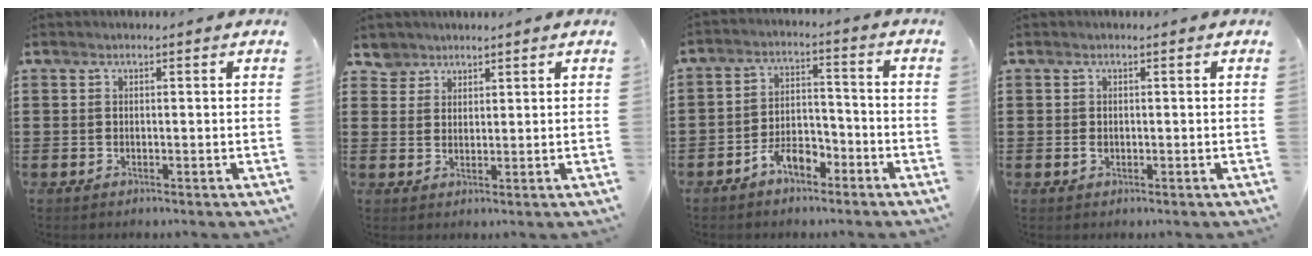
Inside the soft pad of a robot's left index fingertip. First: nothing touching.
{"total": 3.3, "force": [2.5, 2.0, -0.2], "torque": [-0.010, 0.006, 0.049]}
{"total": 5.7, "force": [-4.2, 2.4, 3.1], "torque": [-0.063, 0.015, -0.083]}
{"total": 0.9, "force": [-0.1, 0.7, 0.6], "torque": [-0.015, 0.003, -0.003]}